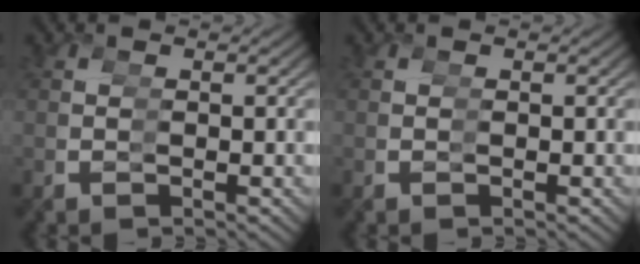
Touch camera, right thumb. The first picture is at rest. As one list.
[{"total": 0.0}]